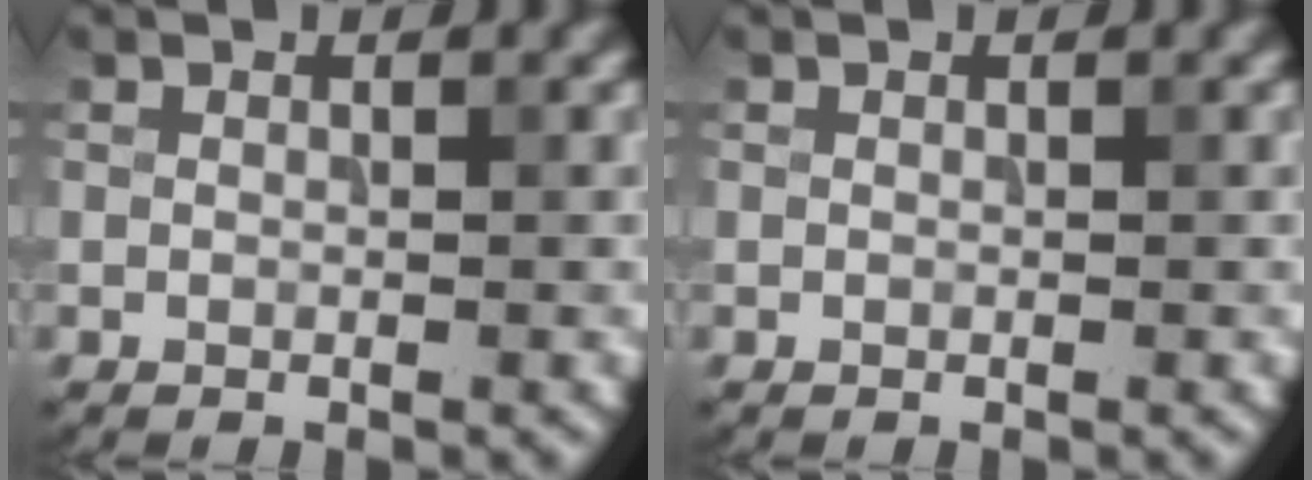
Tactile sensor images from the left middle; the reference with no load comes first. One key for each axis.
{"total": 0.0}